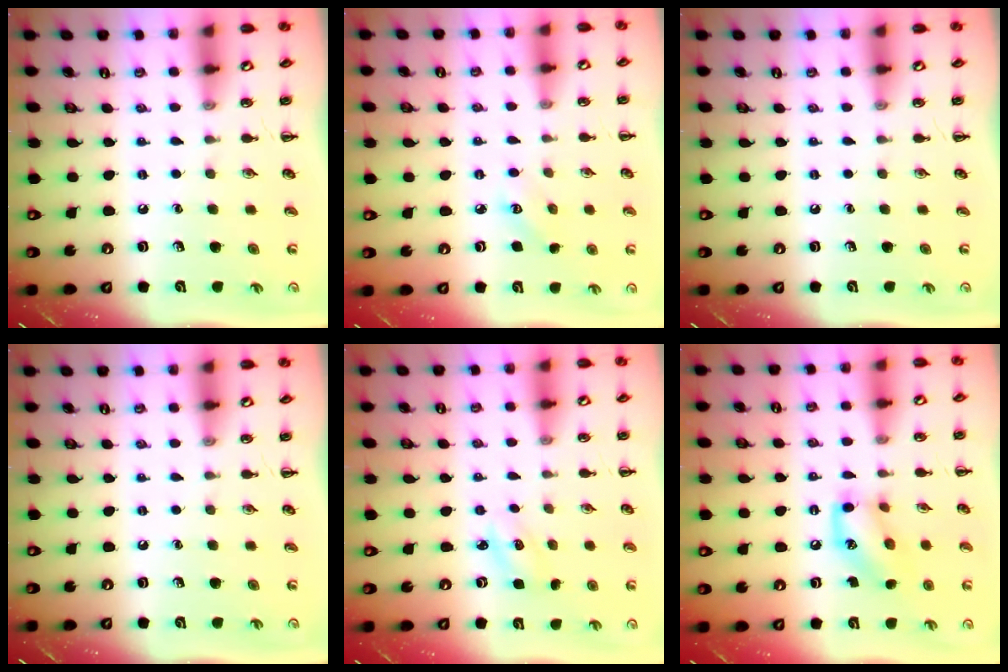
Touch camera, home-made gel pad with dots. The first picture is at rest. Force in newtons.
{"total": 3.3, "press": 3.2, "slide": 0.9}
{"total": 0.0}
{"total": 0.0}
{"total": 3.5, "press": 3.3, "slide": 1.1}
{"total": 11.7, "press": 11.7, "slide": 0.8}